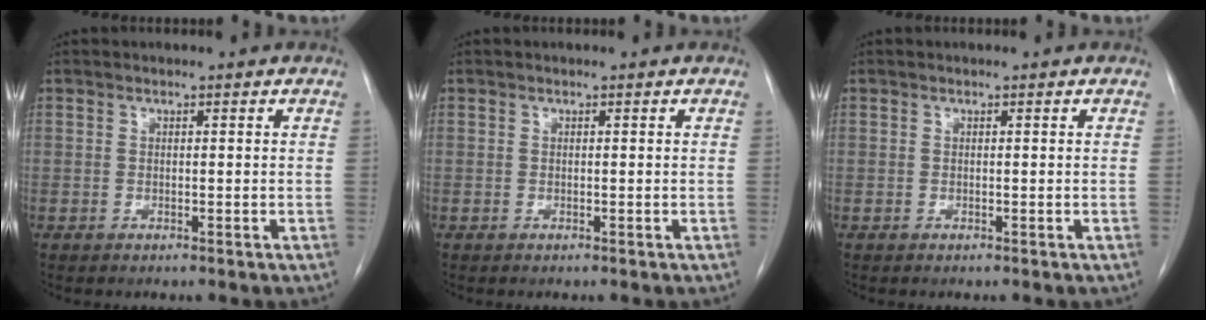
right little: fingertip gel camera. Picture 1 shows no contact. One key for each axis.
{"total": 0.0}
{"total": 0.0}